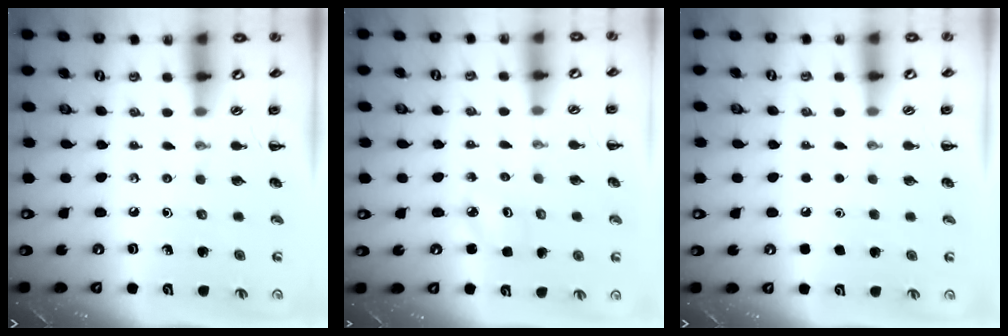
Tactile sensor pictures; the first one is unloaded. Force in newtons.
{"total": 2.5, "press": 2.4, "slide": 0.6}
{"total": 1.8, "press": 1.8, "slide": 0.1}